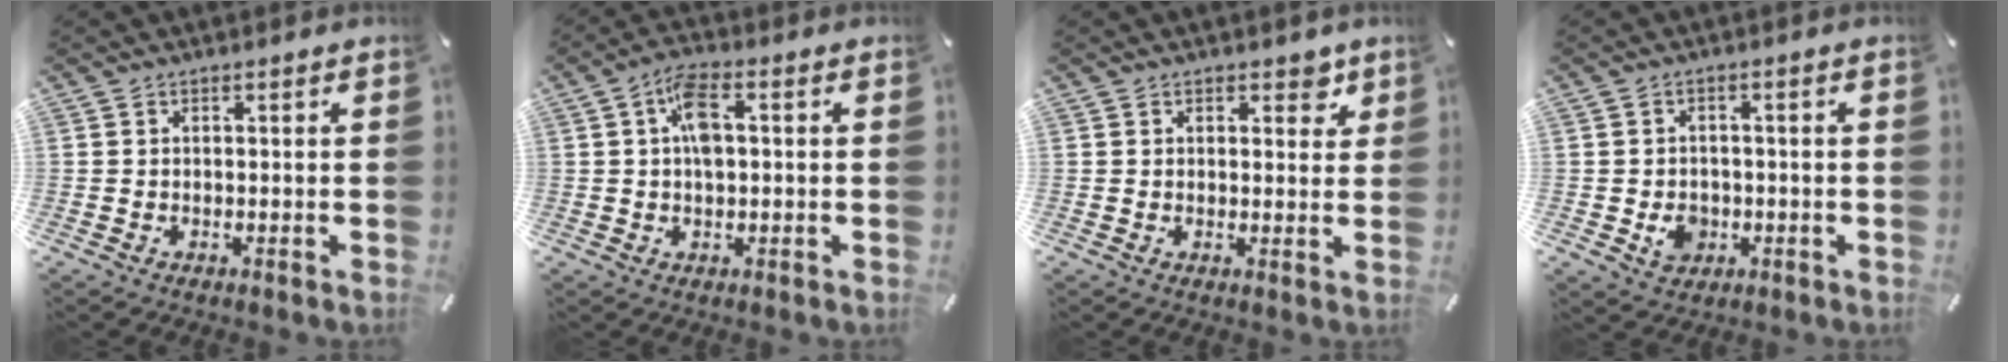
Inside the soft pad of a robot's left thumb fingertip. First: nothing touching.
{"total": 6.4, "force": [0.7, 3.4, 5.3], "torque": [-0.096, 0.011, 0.011]}
{"total": 3.7, "force": [2.1, 2.3, 2.1], "torque": [-0.008, -0.007, 0.027]}
{"total": 5.0, "force": [-1.1, 4.3, 2.2], "torque": [-0.028, 0.001, -0.021]}